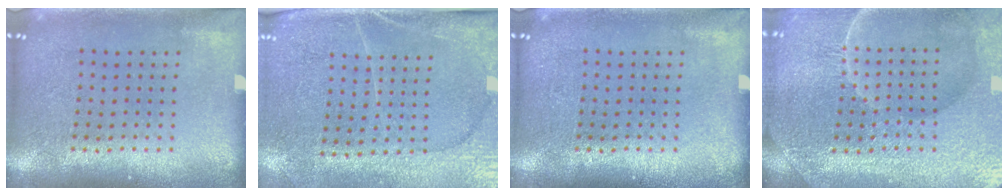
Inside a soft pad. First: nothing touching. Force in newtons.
{"total": 2.9, "press": 2.7, "slide": 1.2}
{"total": 0.0}
{"total": 5.0, "press": 4.8, "slide": 1.5}